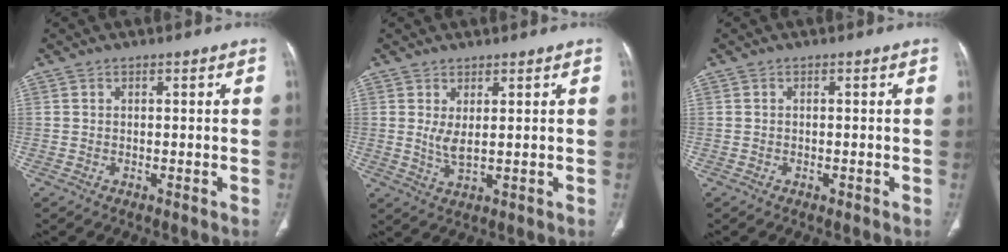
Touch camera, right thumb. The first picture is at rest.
{"total": 3.4, "force": [1.0, 0.9, 3.2], "torque": [-0.066, -0.017, 0.026]}
{"total": 0.5, "force": [-0.3, 0.3, 0.3], "torque": [-0.006, 0.000, -0.004]}